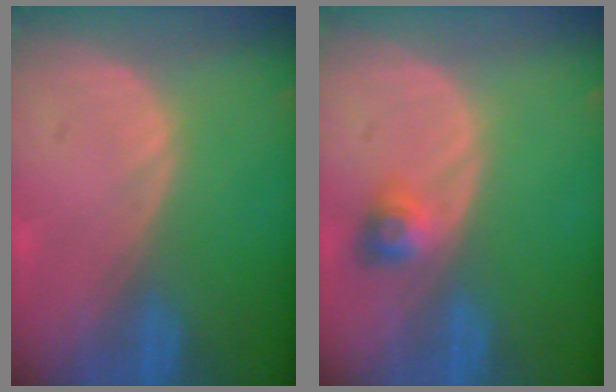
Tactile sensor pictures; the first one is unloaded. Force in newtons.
{"total": 2.9, "press": 2.7, "slide": 1.2}